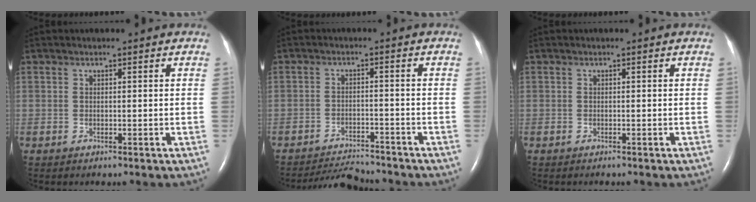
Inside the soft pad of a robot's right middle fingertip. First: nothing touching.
{"total": 5.6, "force": [-5.6, 0.2, 0.1], "torque": [-0.007, -0.008, -0.094]}
{"total": 0.0}